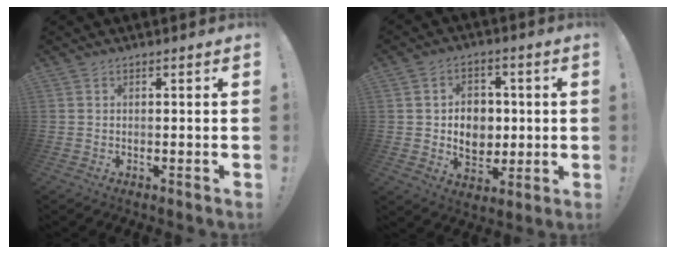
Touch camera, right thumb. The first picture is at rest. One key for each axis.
{"total": 10.8, "fx": 0.7, "fy": 8.7, "fz": 6.3, "tx": -0.095, "ty": -0.009, "tz": 0.017}